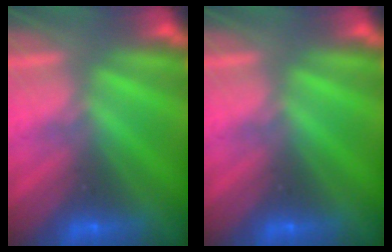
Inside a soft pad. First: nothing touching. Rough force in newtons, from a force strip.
{"total": 0.0}